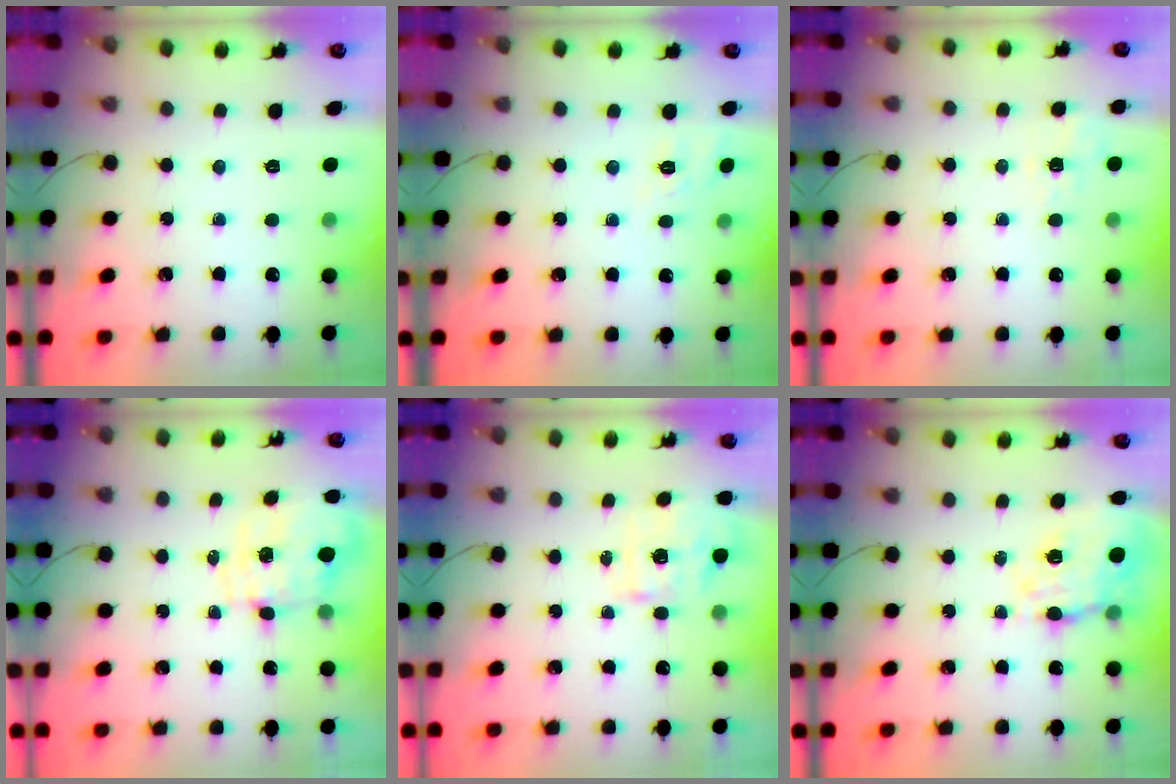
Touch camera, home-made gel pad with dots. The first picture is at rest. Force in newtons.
{"total": 2.0, "press": 0.6, "slide": 1.9}
{"total": 1.6, "press": 0.2, "slide": 1.6}
{"total": 1.5, "press": 1.5, "slide": 0.4}
{"total": 1.9, "press": 1.8, "slide": 0.5}
{"total": 15.8, "press": 15.4, "slide": 3.6}